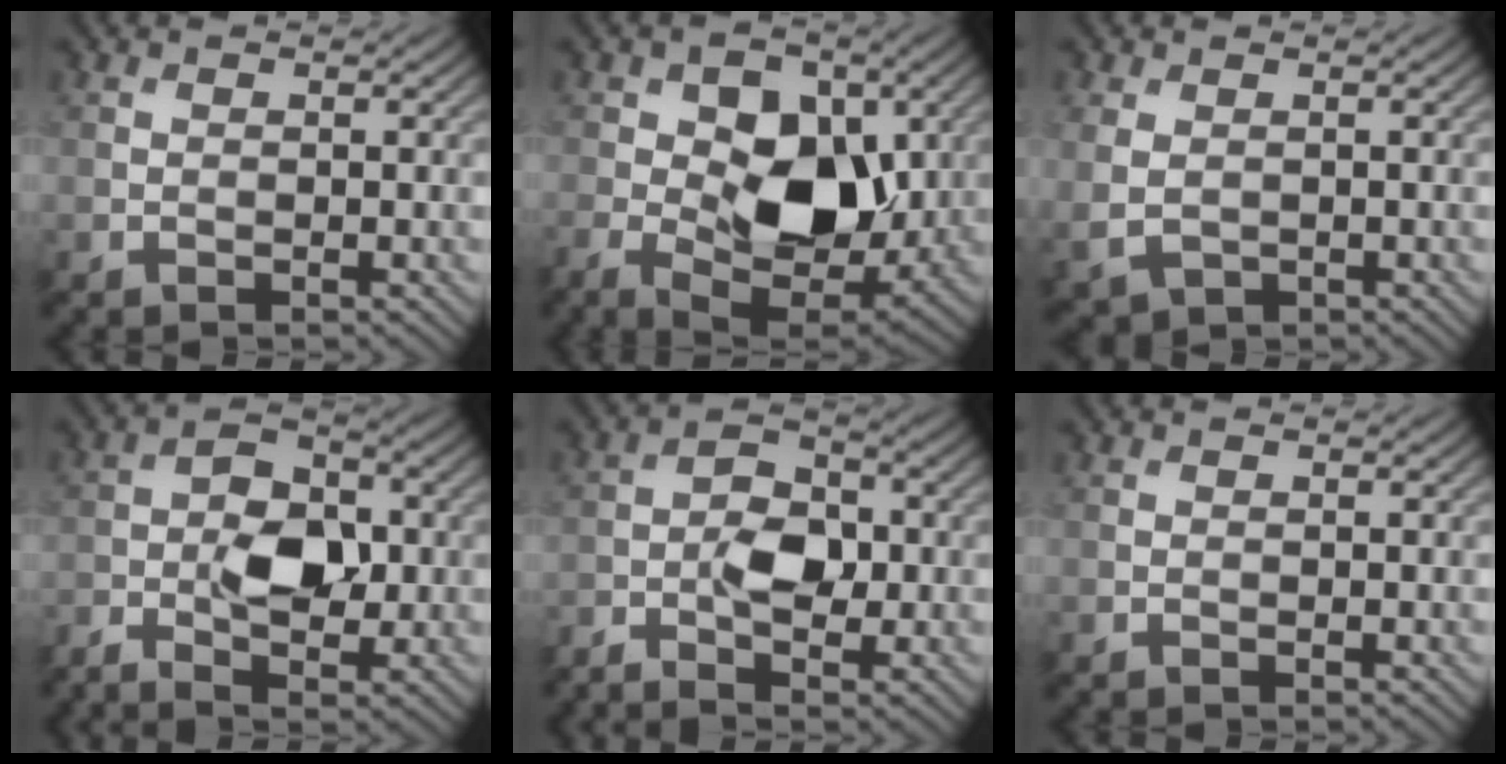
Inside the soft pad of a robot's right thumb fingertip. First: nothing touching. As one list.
[{"total": 11.8, "force": [-0.1, 7.3, 9.3], "torque": [-0.153, -0.011, 0.000]}, {"total": 3.9, "force": [-0.2, 2.9, 2.6], "torque": [-0.081, -0.009, 0.000]}, {"total": 7.2, "force": [-2.2, 3.9, 5.7], "torque": [-0.102, 0.006, -0.046]}, {"total": 5.5, "force": [-2.3, 2.7, 4.2], "torque": [-0.075, 0.012, -0.049]}, {"total": 0.0}]